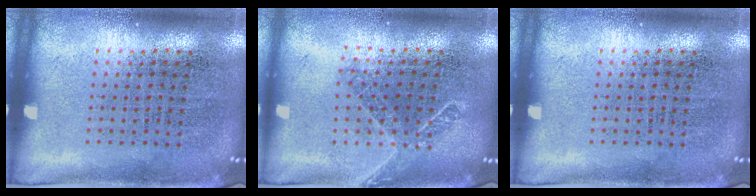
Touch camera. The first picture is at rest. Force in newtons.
{"total": 1.5, "press": 1.2, "slide": 0.9}
{"total": 0.0}